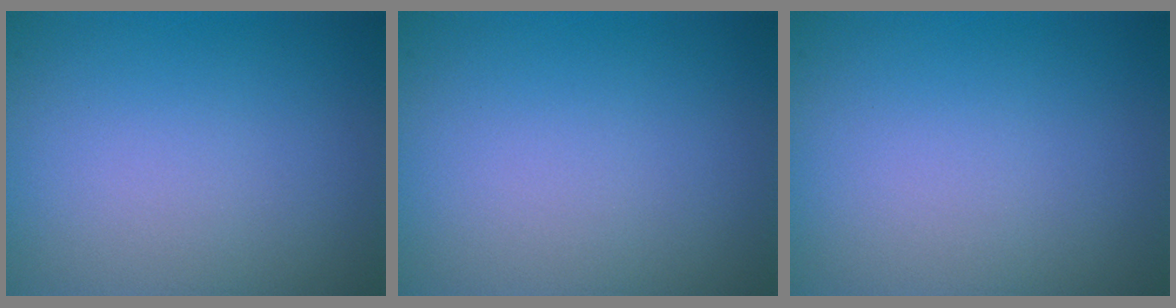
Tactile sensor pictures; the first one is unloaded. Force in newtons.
{"total": 0.0}
{"total": 0.0}